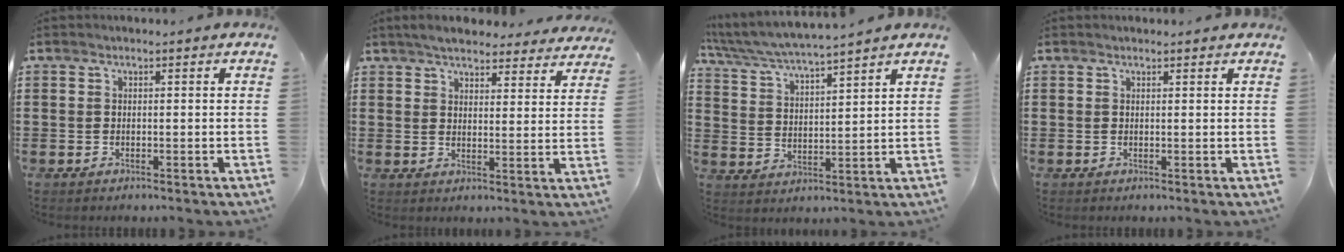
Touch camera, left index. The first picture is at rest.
{"total": 4.6, "force": [4.4, 0.7, 1.0], "torque": [-0.036, -0.012, 0.080]}
{"total": 4.7, "force": [4.4, -0.2, 1.5], "torque": [-0.050, -0.030, 0.073]}
{"total": 0.6, "force": [0.6, 0.1, 0.2], "torque": [-0.004, 0.001, 0.012]}